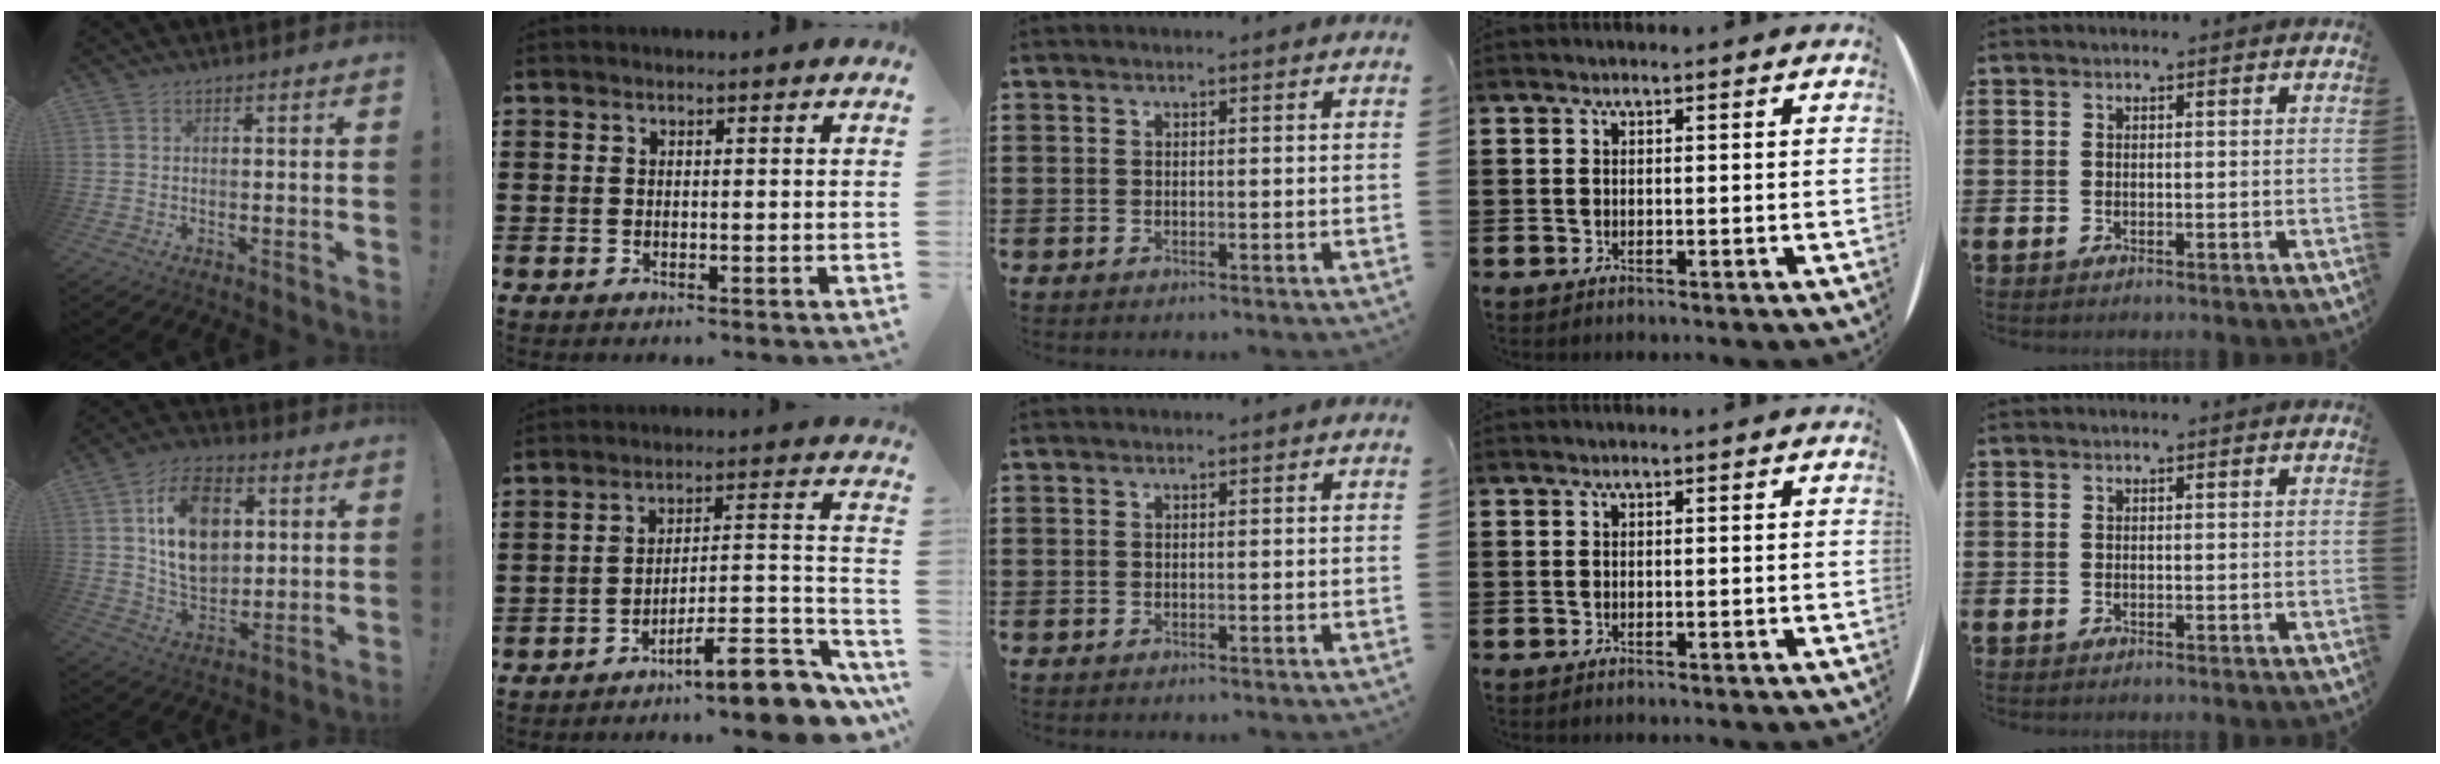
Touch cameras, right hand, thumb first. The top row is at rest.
{"thumb": {"total": 16.8, "force": [4.8, 12.0, 10.8], "torque": [-0.174, -0.005, 0.090]}, "index": {"total": 10.1, "force": [-7.7, 1.8, 6.2], "torque": [-0.083, 0.018, -0.141]}}